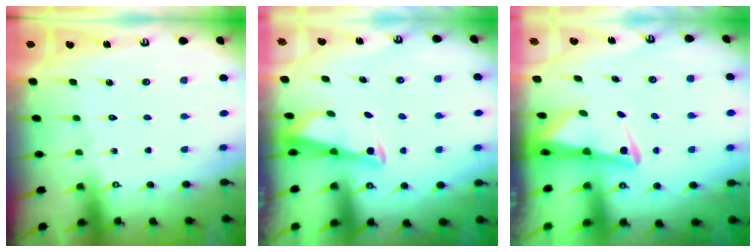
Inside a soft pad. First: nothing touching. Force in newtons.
{"total": 3.0, "press": 3.0, "slide": 0.3}
{"total": 2.8, "press": 2.7, "slide": 0.6}